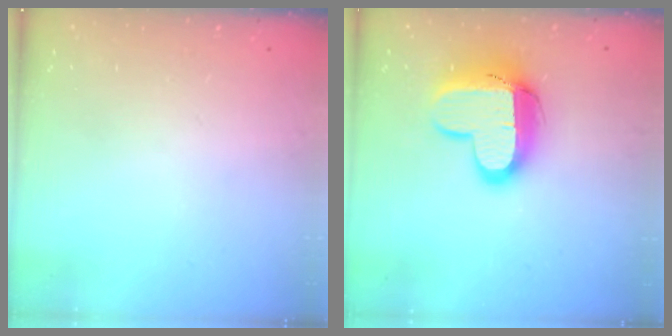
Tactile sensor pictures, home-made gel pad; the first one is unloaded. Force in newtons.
{"total": 14.0, "press": 13.9, "slide": 1.4}